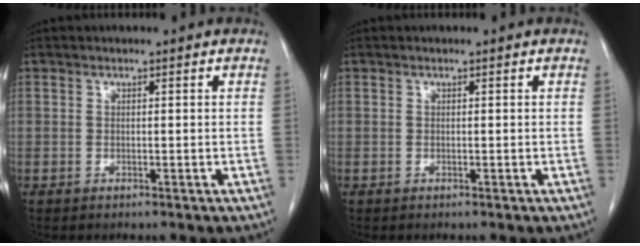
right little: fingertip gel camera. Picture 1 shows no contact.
{"total": 0.0}